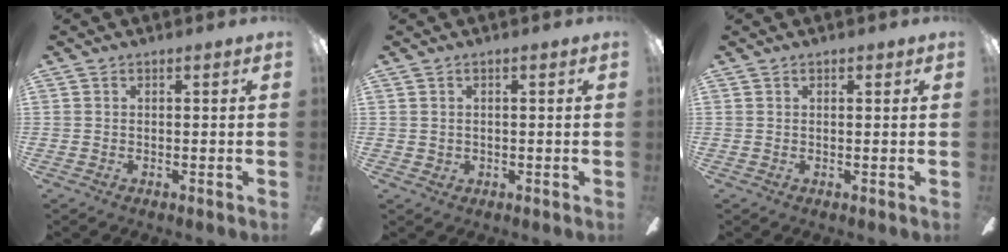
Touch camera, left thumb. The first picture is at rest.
{"total": 1.2, "force": [0.6, 1.0, 0.3], "torque": [-0.006, 0.005, 0.009]}
{"total": 0.6, "force": [0.4, 0.3, 0.3], "torque": [0.001, -0.001, 0.006]}